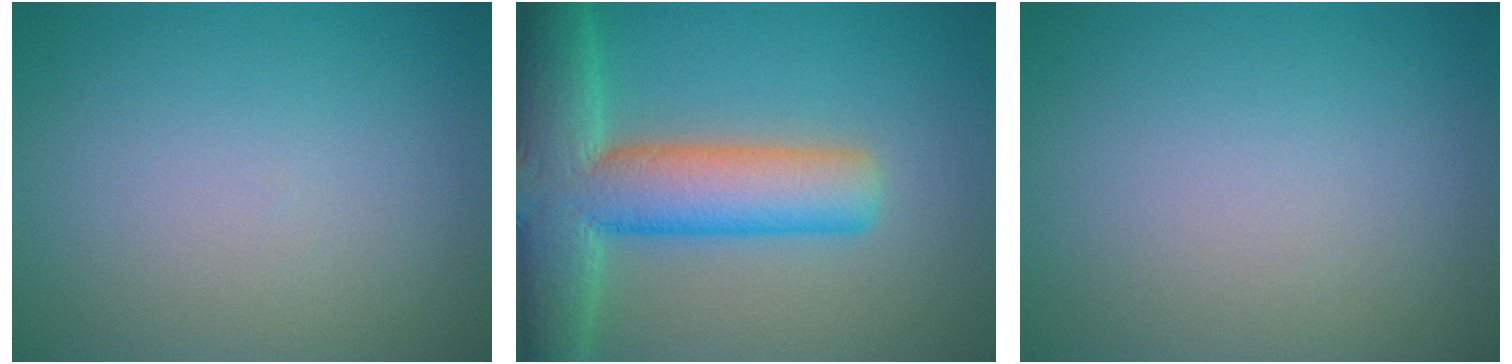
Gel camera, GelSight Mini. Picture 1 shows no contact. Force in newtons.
{"total": 10.9, "press": 10.9, "slide": 0.7}
{"total": 0.0}